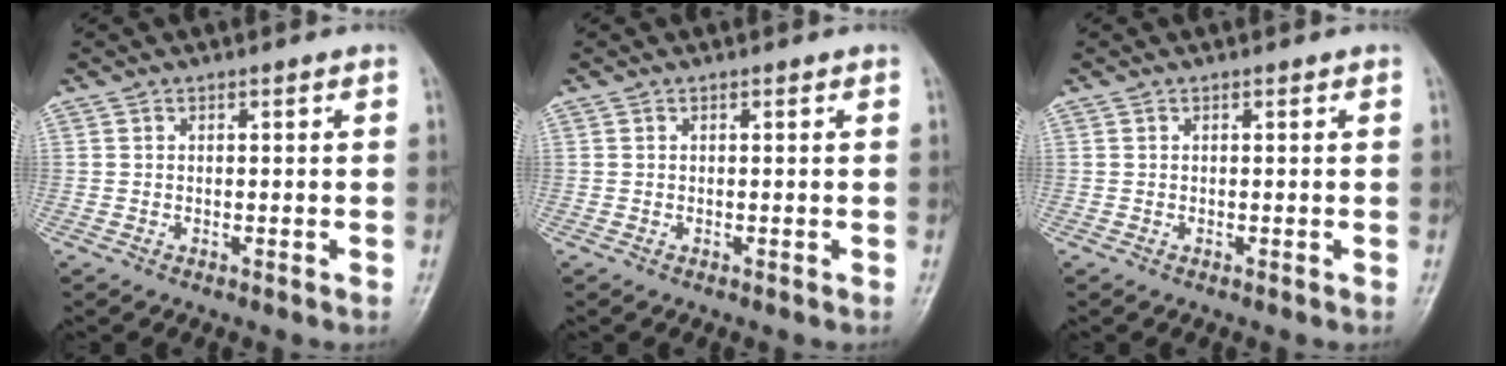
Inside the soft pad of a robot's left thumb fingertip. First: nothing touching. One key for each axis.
{"total": 0.0}
{"total": 0.0}